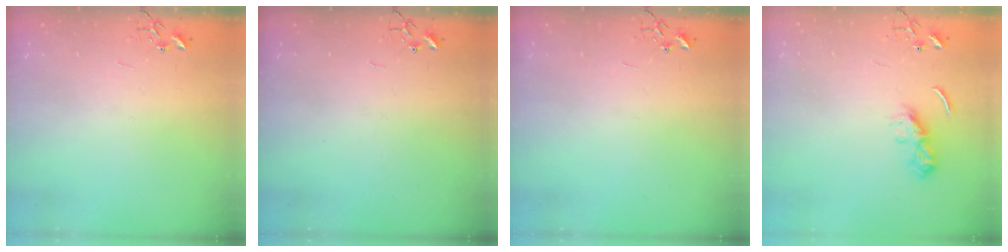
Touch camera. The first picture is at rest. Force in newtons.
{"total": 0.0}
{"total": 0.0}
{"total": 6.7, "press": 6.7, "slide": 0.6}